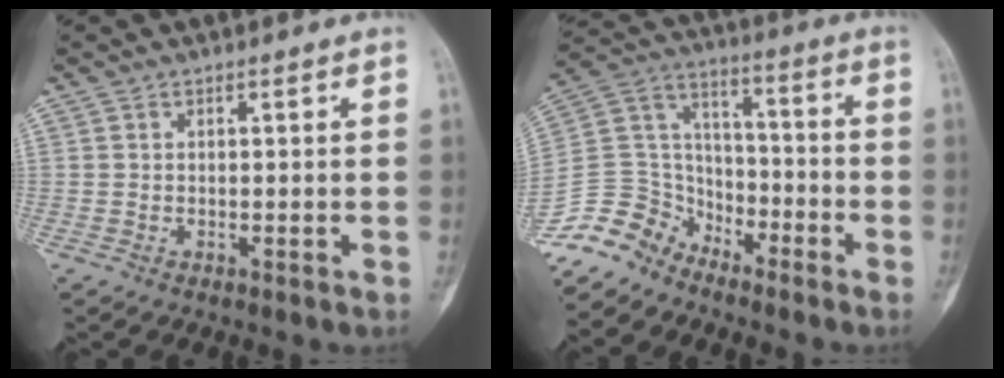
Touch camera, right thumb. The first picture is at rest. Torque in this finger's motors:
{"motor_torque": [0.79, 0.99, -0.46, -0.90, 0.00]}